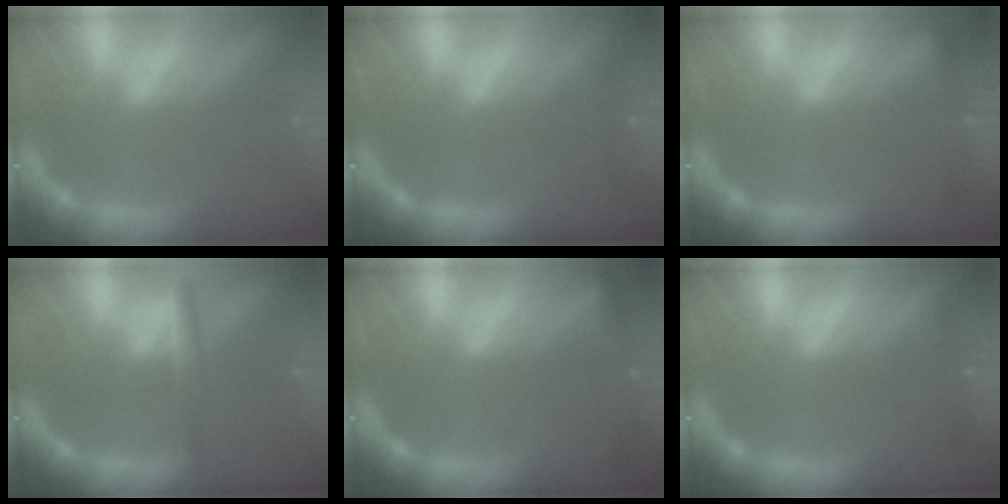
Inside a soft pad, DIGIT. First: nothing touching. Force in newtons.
{"total": 0.9}
{"total": 2.4}
{"total": 2.4}
{"total": 3.5}
{"total": 1.4}